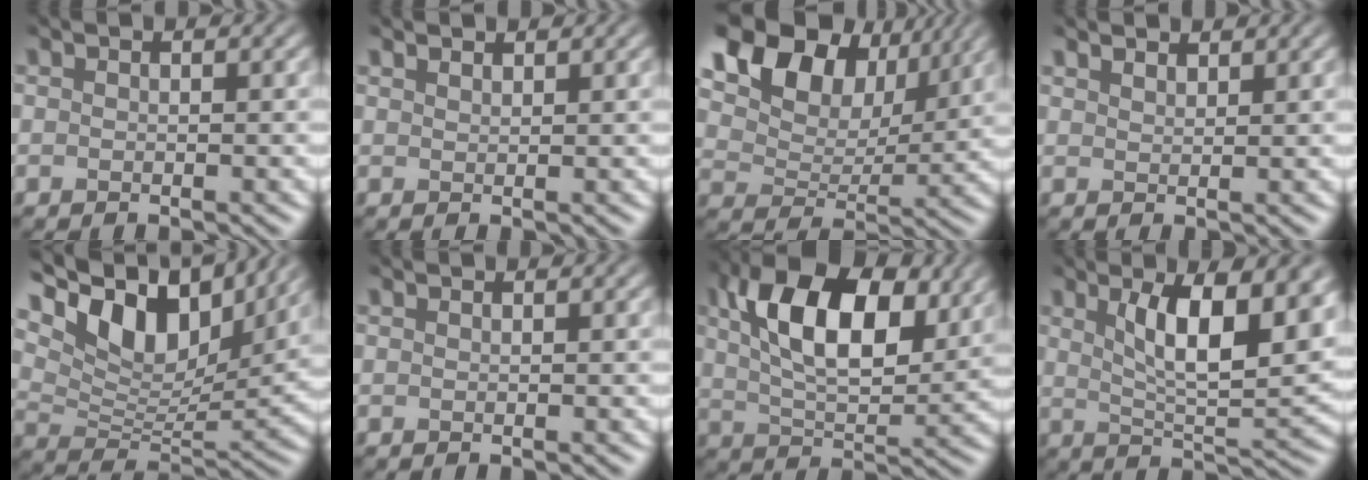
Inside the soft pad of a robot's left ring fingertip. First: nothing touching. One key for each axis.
{"total": 1.2, "fx": 1.2, "fy": 0.2, "fz": 0.2, "tx": -0.008, "ty": -0.001, "tz": 0.021}
{"total": 13.1, "fx": 7.4, "fy": 8.3, "fz": 6.9, "tx": -0.151, "ty": 0.042, "tz": 0.120}
{"total": 2.1, "fx": 2.0, "fy": 0.5, "fz": 0.4, "tx": -0.008, "ty": -0.003, "tz": 0.037}
{"total": 12.5, "fx": 7.6, "fy": 6.0, "fz": 7.9, "tx": -0.146, "ty": 0.015, "tz": 0.133}
{"total": 0.0}
{"total": 11.1, "fx": 4.2, "fy": 5.9, "fz": 8.4, "tx": -0.137, "ty": 0.012, "tz": 0.071}
{"total": 9.1, "fx": 3.2, "fy": 3.1, "fz": 7.9, "tx": -0.129, "ty": -0.011, "tz": 0.055}